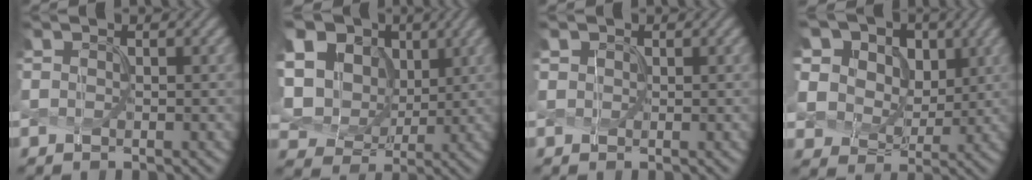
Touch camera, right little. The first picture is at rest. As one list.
[{"total": 15.8, "force": [5.1, 12.9, 7.6], "torque": [-0.202, 0.022, 0.101]}, {"total": 0.8, "force": [0.6, 0.6, -0.2], "torque": [0.007, 0.002, 0.014]}, {"total": 15.2, "force": [7.5, 11.3, 6.9], "torque": [-0.187, 0.034, 0.147]}]